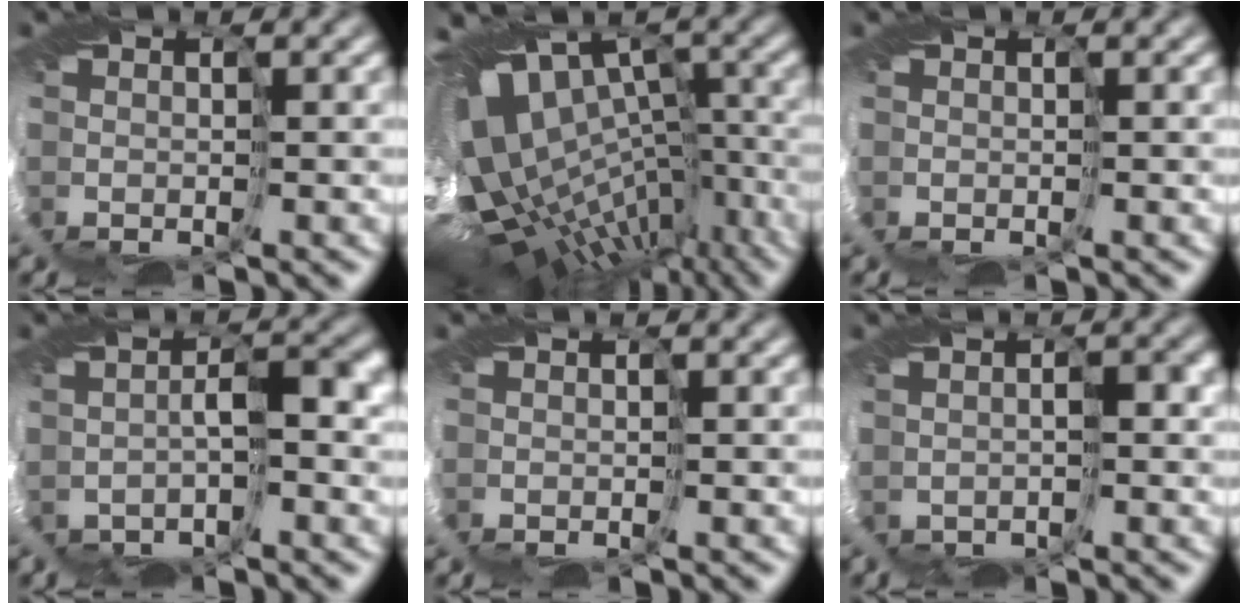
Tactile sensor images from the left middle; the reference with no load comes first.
{"total": 14.1, "force": [-1.7, 9.0, 10.7], "torque": [-0.198, 0.035, 0.019]}
{"total": 0.0}
{"total": 1.9, "force": [-0.7, 0.2, 1.8], "torque": [-0.042, 0.003, -0.014]}
{"total": 0.0}
{"total": 1.0, "force": [-0.2, 0.6, 0.8], "torque": [-0.011, 0.011, 0.003]}